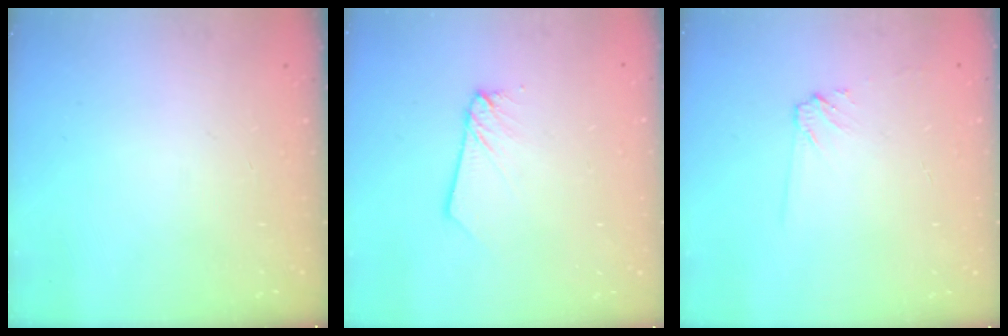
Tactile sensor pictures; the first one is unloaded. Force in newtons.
{"total": 2.7, "press": 2.7, "slide": 0.3}
{"total": 4.7, "press": 4.7, "slide": 0.6}